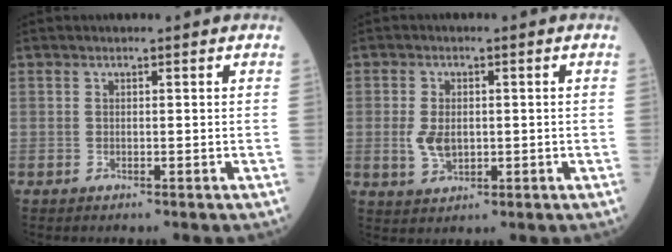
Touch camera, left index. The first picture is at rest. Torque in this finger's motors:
{"motor_torque": [0.50, -0.41, 0.09, 0.01]}